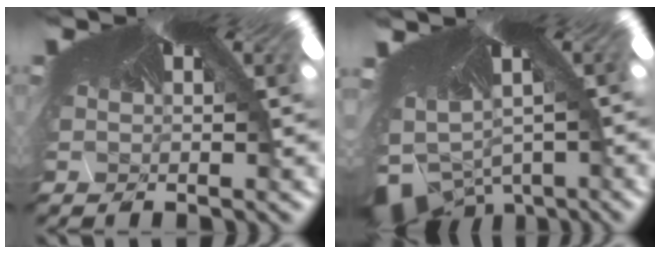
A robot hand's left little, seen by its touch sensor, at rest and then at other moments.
{"total": 7.6, "force": [-7.4, 1.3, 0.2], "torque": [0.000, -0.098, -0.088]}